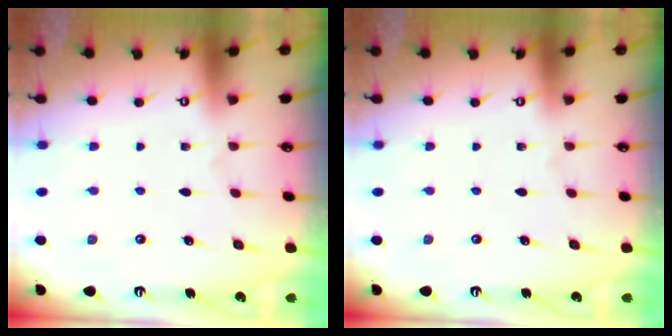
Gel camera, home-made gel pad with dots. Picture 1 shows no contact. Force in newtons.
{"total": 0.0}